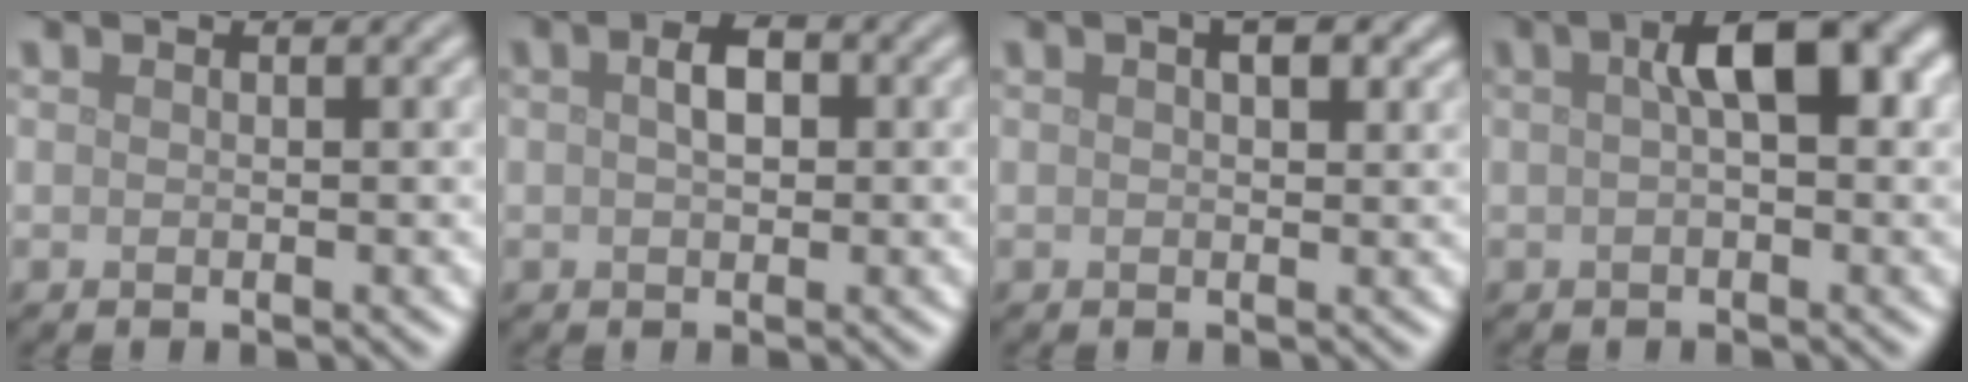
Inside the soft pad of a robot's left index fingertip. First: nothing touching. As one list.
[{"total": 2.5, "force": [0.4, 1.4, 2.0], "torque": [-0.036, 0.005, 0.002]}, {"total": 2.0, "force": [0.8, 0.8, 1.6], "torque": [-0.020, 0.003, 0.012]}, {"total": 5.6, "force": [1.3, 2.0, 5.0], "torque": [-0.069, 0.013, 0.014]}]